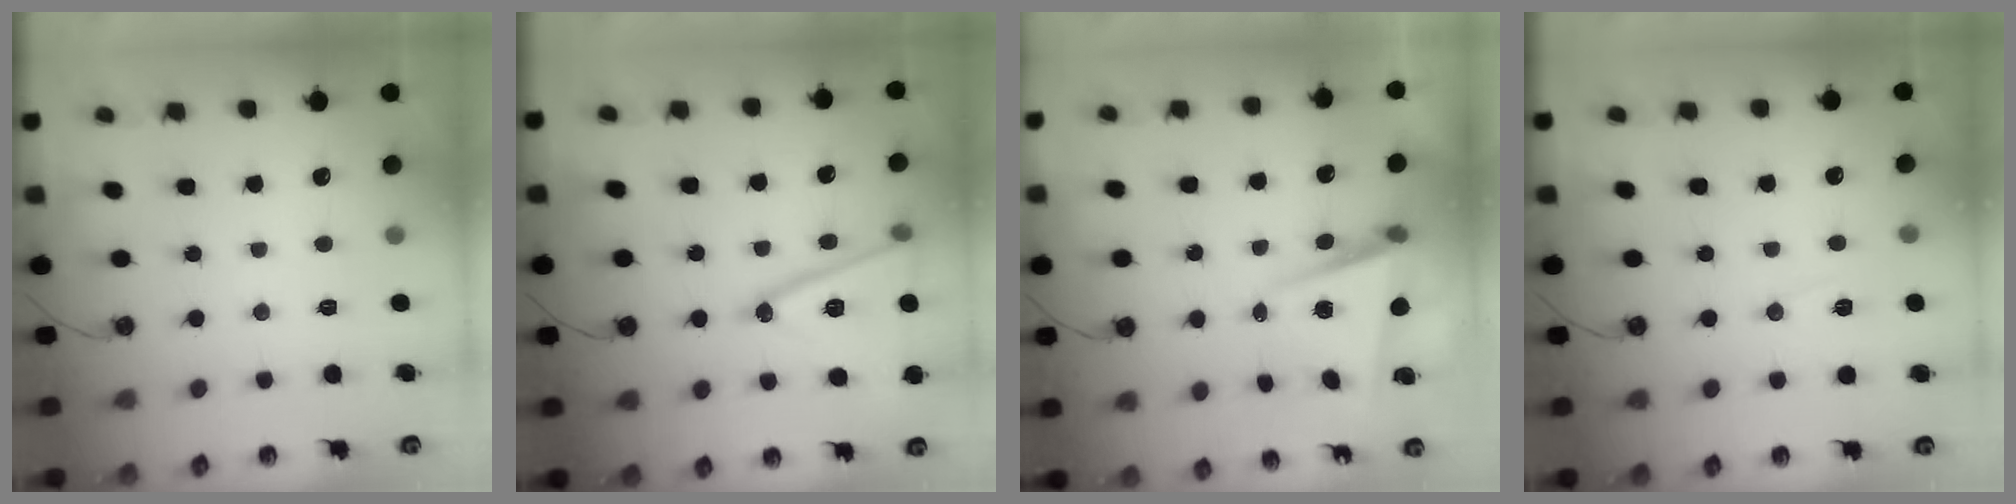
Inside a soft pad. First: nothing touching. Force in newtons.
{"total": 17.5, "press": 17.2, "slide": 3.4}
{"total": 5.4, "press": 5.2, "slide": 1.4}
{"total": 7.3, "press": 6.5, "slide": 3.4}